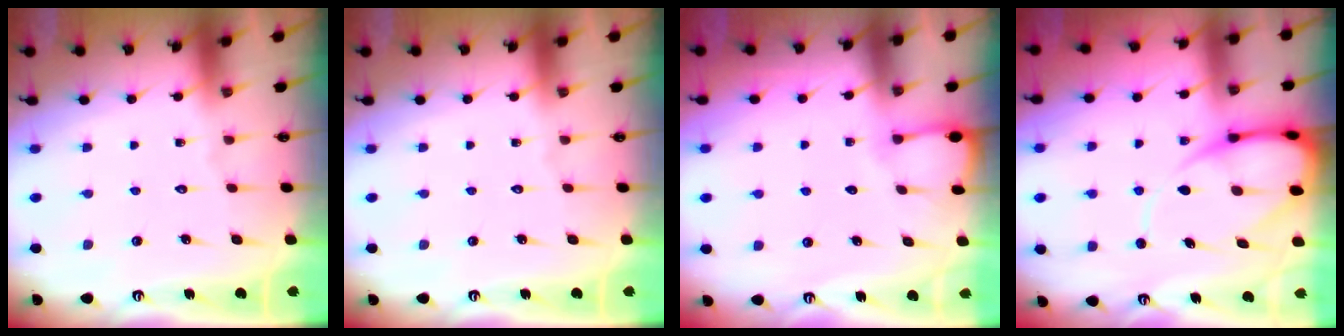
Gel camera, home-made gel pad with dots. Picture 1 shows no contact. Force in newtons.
{"total": 0.0}
{"total": 2.8, "press": 2.8, "slide": 0.4}
{"total": 11.1, "press": 11.0, "slide": 1.2}